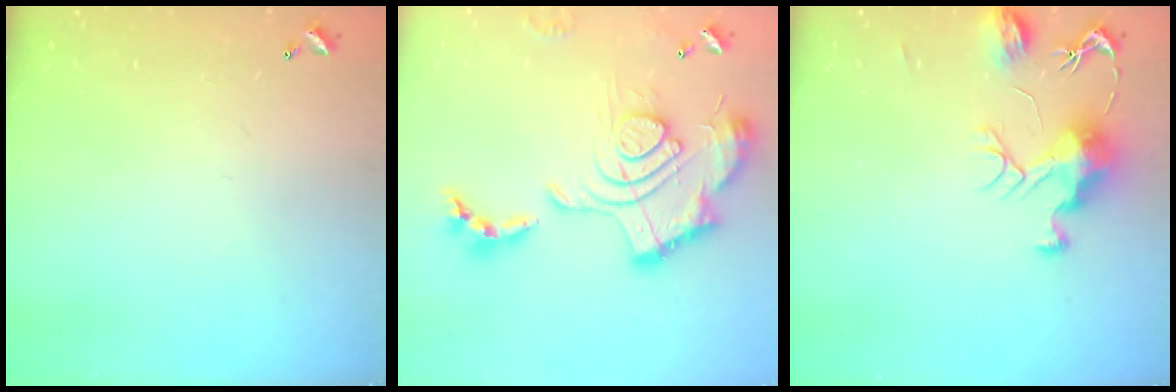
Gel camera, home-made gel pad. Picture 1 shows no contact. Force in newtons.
{"total": 2.5, "press": 1.9, "slide": 1.7}
{"total": 9.4, "press": 9.4, "slide": 0.3}